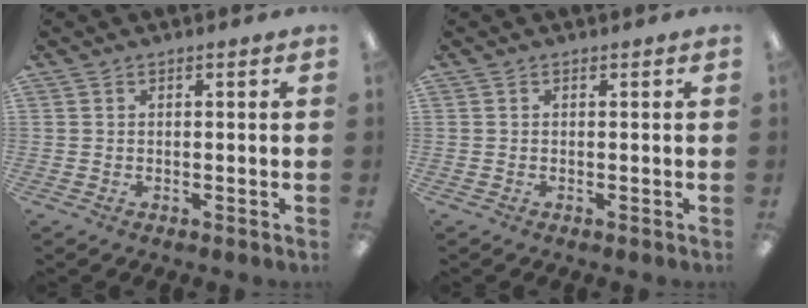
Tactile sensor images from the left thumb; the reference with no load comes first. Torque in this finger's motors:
{"motor_torque": [-0.05, -0.06, 0.02, 0.00, 0.00]}